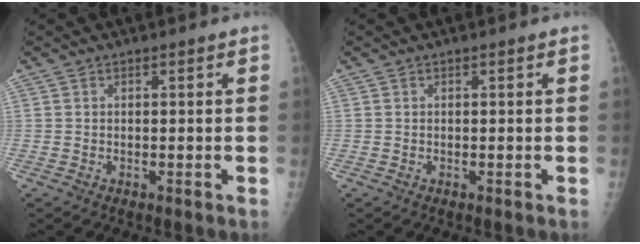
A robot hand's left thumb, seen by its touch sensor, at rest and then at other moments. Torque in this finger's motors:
{"motor_torque": [0.01, 0.01, -0.03, -0.02, 0.00]}